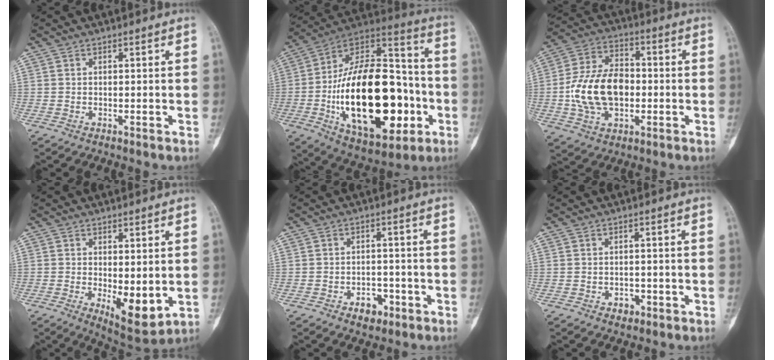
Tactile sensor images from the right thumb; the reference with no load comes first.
{"total": 35.4, "force": [-7.1, 18.2, 29.5], "torque": [-0.501, 0.019, -0.103]}
{"total": 15.7, "force": [-1.6, 10.4, 11.7], "torque": [-0.206, 0.025, -0.026]}
{"total": 8.2, "force": [-0.9, 3.5, 7.4], "torque": [-0.097, -0.024, -0.002]}
{"total": 4.1, "force": [-2.1, 2.8, 2.2], "torque": [-0.012, 0.016, -0.027]}
{"total": 2.0, "force": [-0.9, 1.6, 0.9], "torque": [-0.003, 0.005, -0.008]}